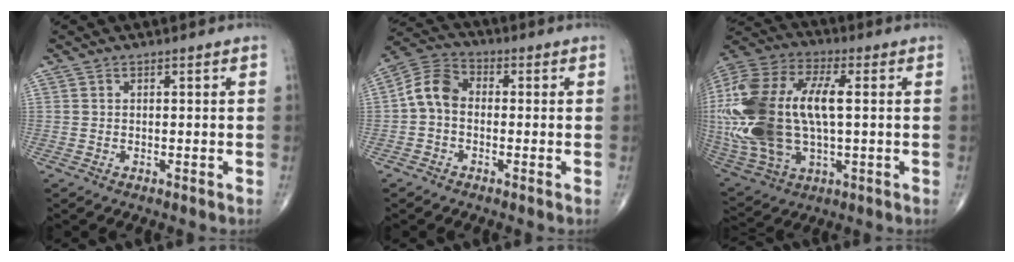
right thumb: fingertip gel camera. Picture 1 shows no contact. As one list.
[{"total": 7.0, "force": [-0.7, 5.1, 4.7], "torque": [-0.078, 0.023, -0.030]}, {"total": 28.7, "force": [1.6, 14.8, 24.6], "torque": [-0.575, 0.011, 0.039]}]